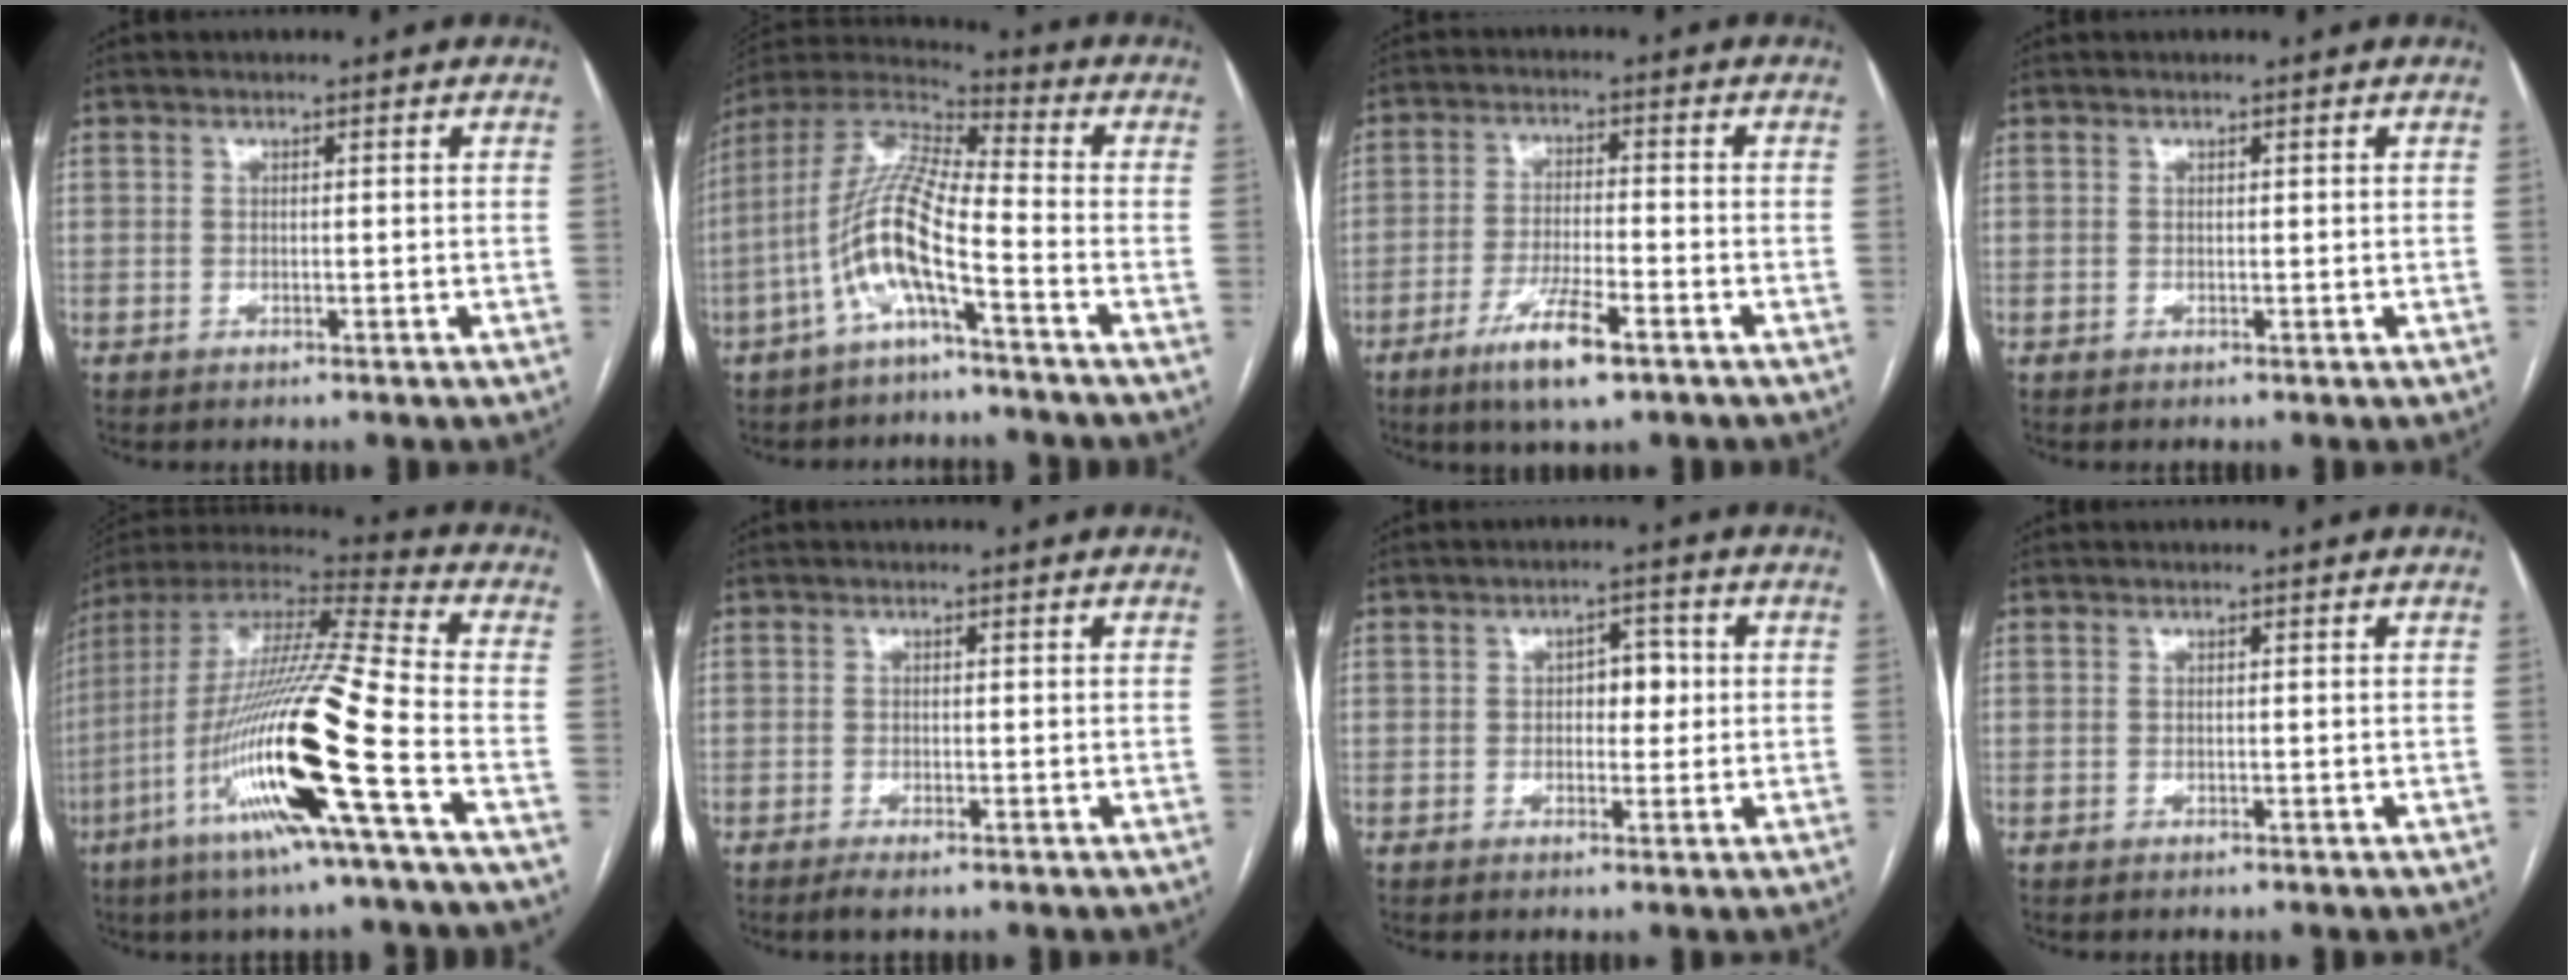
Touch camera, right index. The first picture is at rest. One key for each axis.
{"total": 12.1, "fx": -4.8, "fy": 1.8, "fz": 11.0, "tx": -0.236, "ty": 0.012, "tz": -0.098}
{"total": 8.3, "fx": -5.1, "fy": 1.0, "fz": 6.5, "tx": -0.124, "ty": -0.015, "tz": -0.088}
{"total": 0.0}
{"total": 22.7, "fx": -8.1, "fy": -0.4, "fz": 21.2, "tx": -0.429, "ty": -0.031, "tz": -0.163}
{"total": 1.7, "fx": -1.2, "fy": 0.2, "fz": 1.1, "tx": -0.020, "ty": -0.005, "tz": -0.019}
{"total": 3.7, "fx": 0.3, "fy": 2.2, "fz": 3.0, "tx": -0.040, "ty": 0.012, "tz": 0.005}
{"total": 0.0}